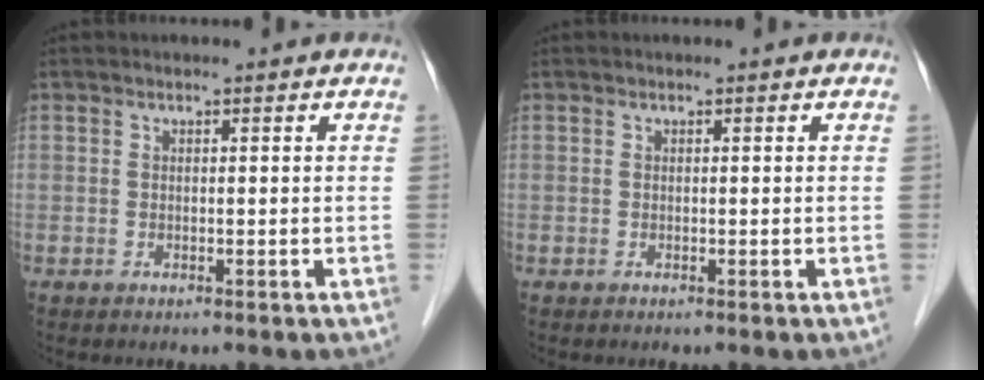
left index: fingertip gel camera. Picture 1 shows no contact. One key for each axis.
{"total": 0.0}